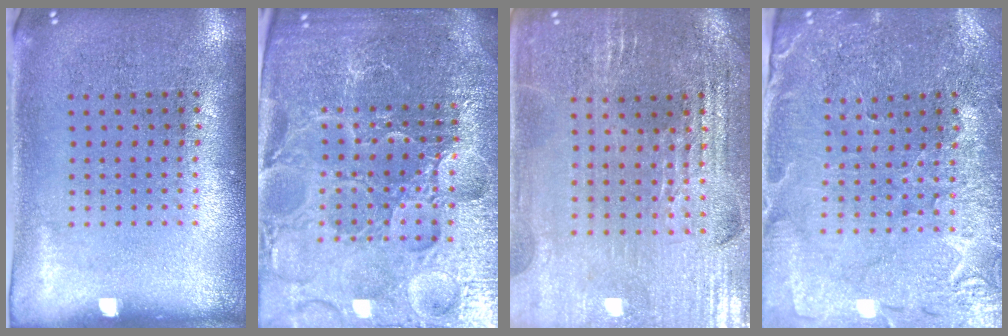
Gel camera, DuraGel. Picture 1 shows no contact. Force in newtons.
{"total": 6.0, "press": 5.4, "slide": 2.7}
{"total": 2.8, "press": 2.8, "slide": 0.5}
{"total": 1.3, "press": 1.2, "slide": 0.2}